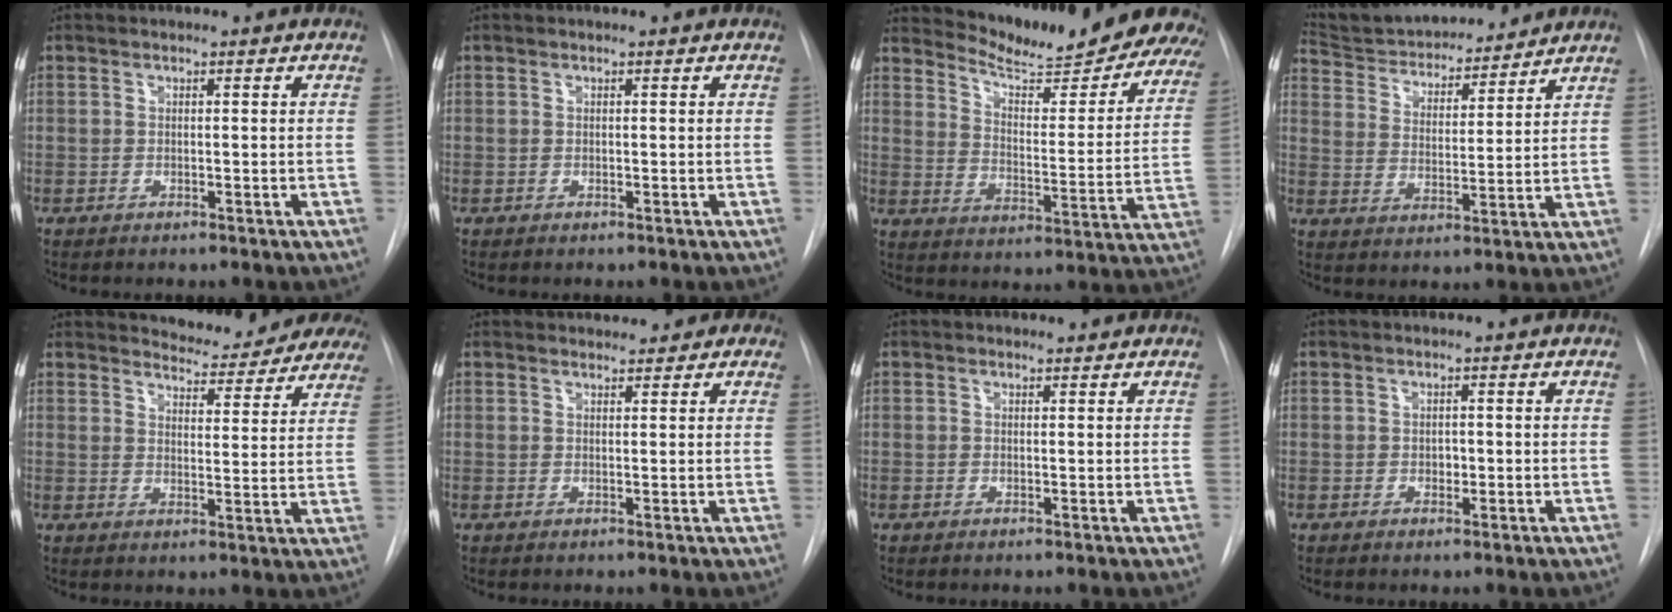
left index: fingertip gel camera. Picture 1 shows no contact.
{"total": 0.0}
{"total": 20.7, "force": [19.5, 2.2, 6.6], "torque": [-0.088, -0.080, 0.247]}
{"total": 15.9, "force": [14.9, 3.3, 4.4], "torque": [-0.071, 0.011, 0.243]}
{"total": 12.7, "force": [12.3, 2.6, 1.8], "torque": [-0.007, -0.031, 0.135]}
{"total": 5.9, "force": [5.1, 2.6, 1.1], "torque": [0.001, 0.014, 0.047]}
{"total": 0.6, "force": [0.5, 0.3, -0.1], "torque": [-0.003, -0.002, 0.005]}
{"total": 0.0}